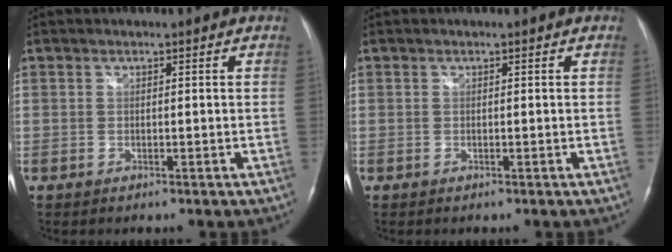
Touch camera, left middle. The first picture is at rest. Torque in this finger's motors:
{"motor_torque": [-0.20, 0.20, 0.00, 0.00]}